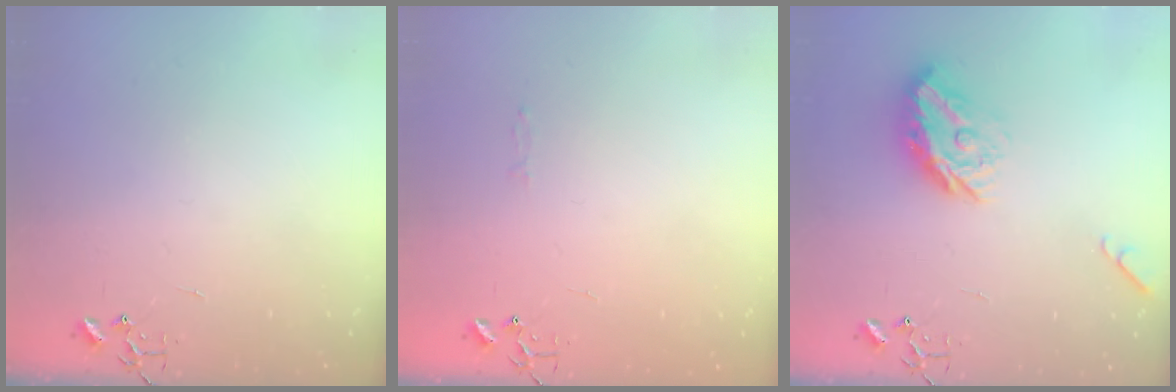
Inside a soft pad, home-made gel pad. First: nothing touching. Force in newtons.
{"total": 2.6, "press": 2.6, "slide": 0.3}
{"total": 14.2, "press": 14.2, "slide": 0.7}